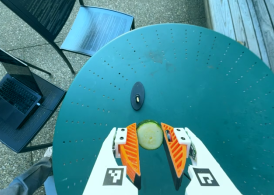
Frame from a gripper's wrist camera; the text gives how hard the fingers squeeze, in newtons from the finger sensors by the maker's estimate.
{"total": 9.9, "left": 9.6, "right": 10.3}